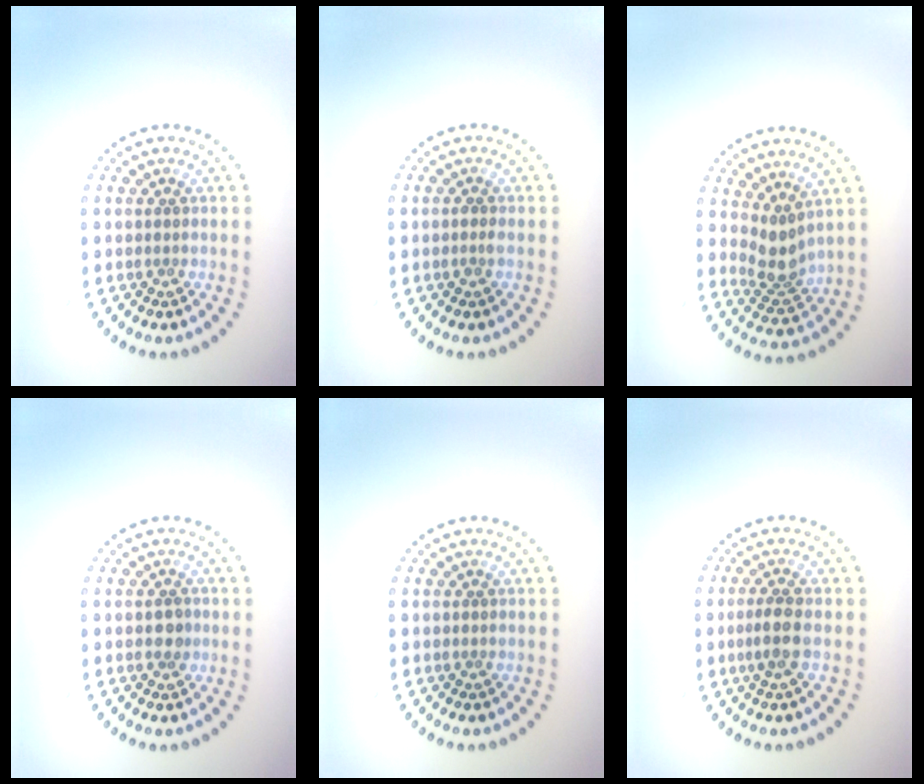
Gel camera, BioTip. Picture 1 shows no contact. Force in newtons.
{"total": 0.5, "press": 0.5, "slide": 0.1}
{"total": 2.8, "press": 2.2, "slide": 1.8}
{"total": 1.3, "press": 1.3, "slide": 0.2}
{"total": 0.0}
{"total": 2.1, "press": 1.8, "slide": 0.9}